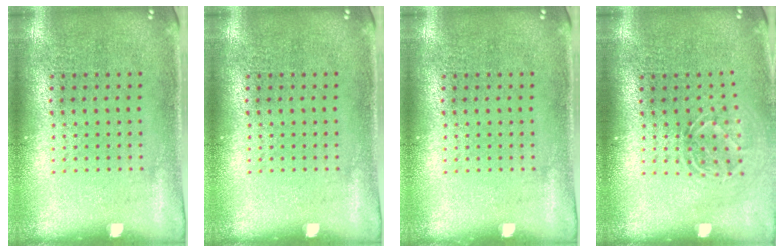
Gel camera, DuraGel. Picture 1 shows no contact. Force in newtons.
{"total": 0.0}
{"total": 0.0}
{"total": 1.6, "press": 1.2, "slide": 1.1}